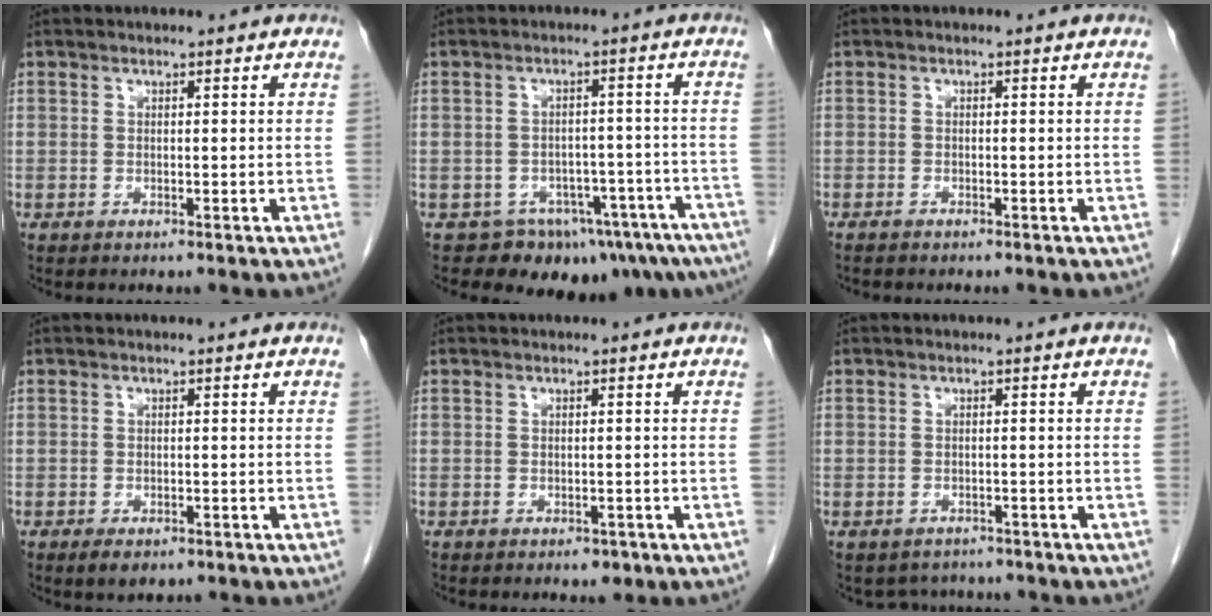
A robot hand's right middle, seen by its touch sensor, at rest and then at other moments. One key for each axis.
{"total": 12.0, "fx": -9.7, "fy": 6.0, "fz": 3.7, "tx": -0.021, "ty": 0.032, "tz": -0.116}
{"total": 1.1, "fx": -1.0, "fy": 0.3, "fz": 0.4, "tx": -0.012, "ty": -0.002, "tz": -0.014}
{"total": 2.8, "fx": -1.7, "fy": 1.3, "fz": 1.7, "tx": -0.028, "ty": -0.004, "tz": -0.019}
{"total": 1.5, "fx": -0.9, "fy": 0.9, "fz": 0.8, "tx": -0.010, "ty": 0.001, "tz": -0.005}
{"total": 3.3, "fx": -2.9, "fy": 1.6, "fz": 0.0, "tx": -0.001, "ty": 0.004, "tz": -0.041}